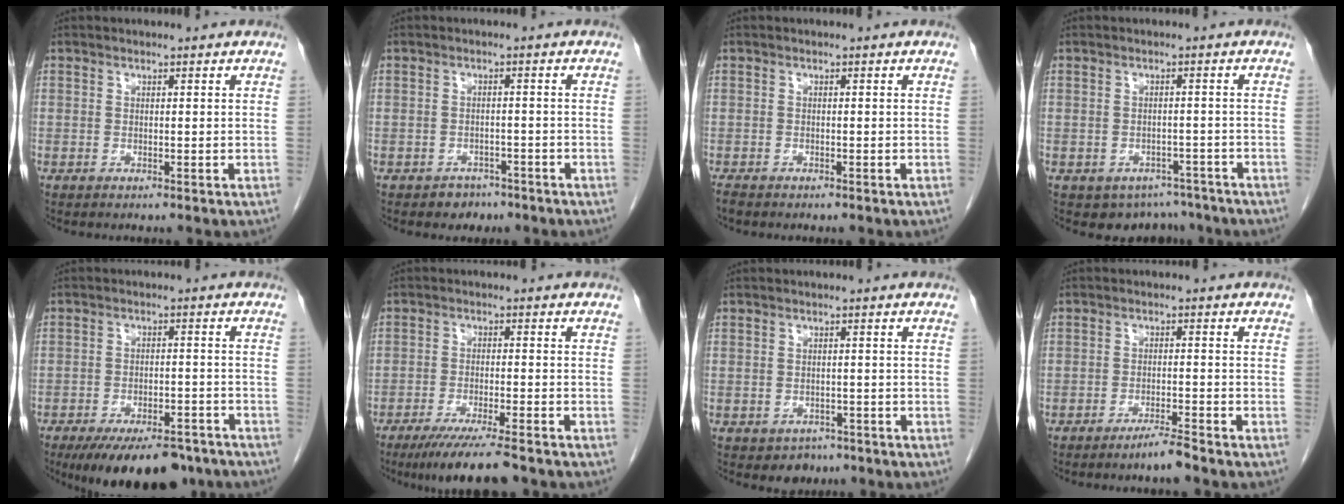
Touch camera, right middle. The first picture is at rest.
{"total": 2.8, "force": [-2.0, 1.9, 0.3], "torque": [-0.008, 0.009, -0.025]}
{"total": 1.3, "force": [-1.1, 0.4, 0.5], "torque": [-0.015, -0.004, -0.018]}
{"total": 5.6, "force": [-4.4, 3.5, 0.2], "torque": [0.015, 0.010, -0.054]}
{"total": 13.7, "force": [-10.8, 5.0, 6.8], "torque": [-0.092, -0.006, -0.152]}
{"total": 8.9, "force": [-7.1, -0.2, 5.4], "torque": [-0.082, -0.023, -0.116]}
{"total": 2.7, "force": [-1.7, 2.0, 0.6], "torque": [-0.006, 0.006, -0.017]}
{"total": 3.1, "force": [-2.6, -0.4, 1.7], "torque": [-0.029, -0.004, -0.047]}